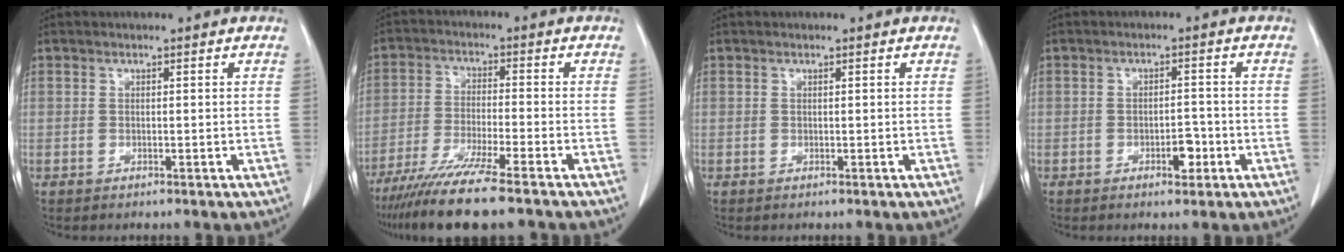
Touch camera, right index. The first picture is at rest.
{"total": 12.2, "force": [-9.6, -0.2, 7.6], "torque": [-0.126, -0.034, -0.158]}
{"total": 0.0}
{"total": 3.0, "force": [-1.4, 1.2, 2.4], "torque": [-0.033, 0.004, -0.018]}